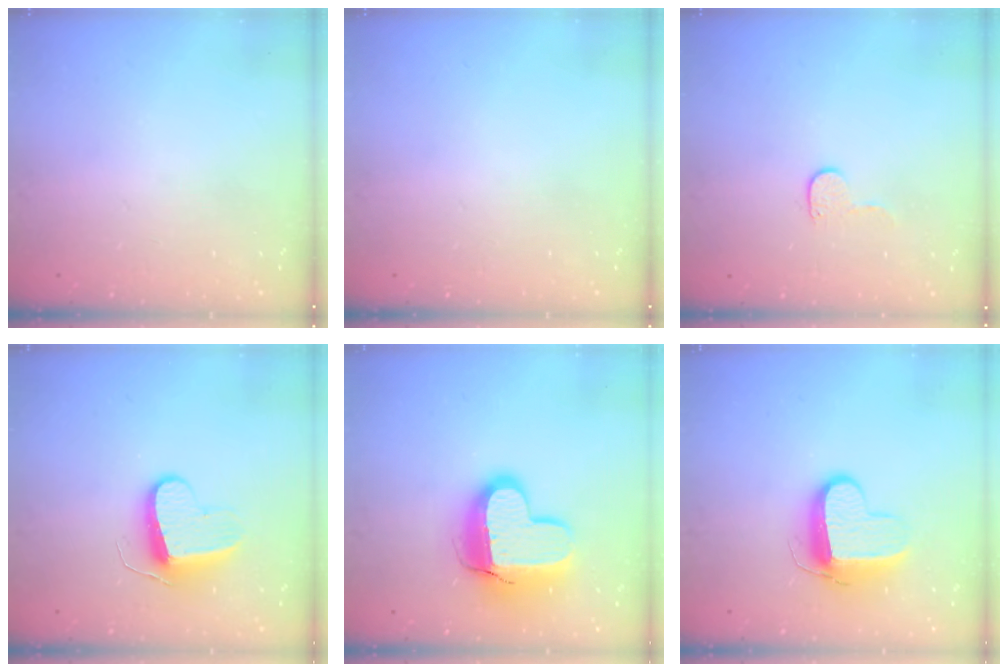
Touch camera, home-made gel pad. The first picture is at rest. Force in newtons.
{"total": 0.0}
{"total": 3.8, "press": 3.8, "slide": 0.4}
{"total": 9.2, "press": 9.2, "slide": 0.4}
{"total": 14.6, "press": 14.5, "slide": 1.1}
{"total": 10.7, "press": 10.6, "slide": 1.1}